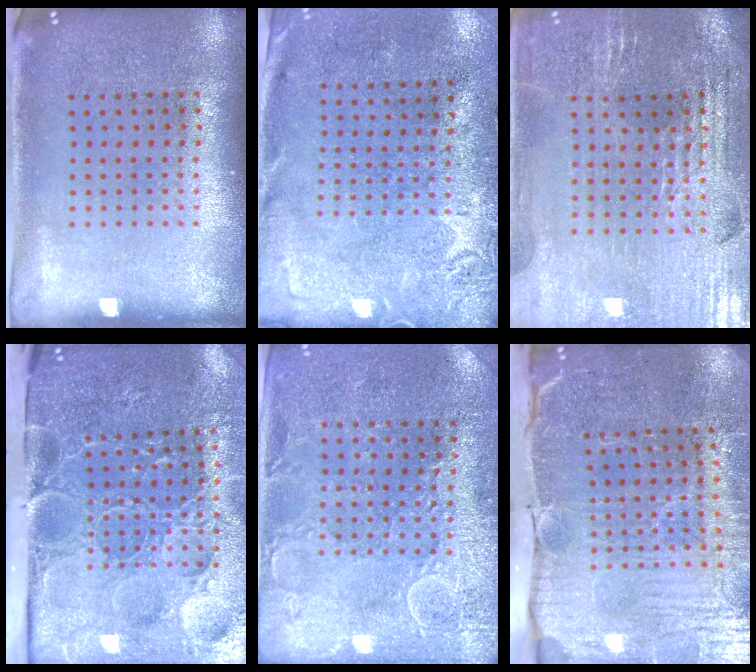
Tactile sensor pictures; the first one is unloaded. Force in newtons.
{"total": 2.7, "press": 2.2, "slide": 1.7}
{"total": 2.8, "press": 2.7, "slide": 0.5}
{"total": 5.3, "press": 4.2, "slide": 3.2}
{"total": 2.7, "press": 2.6, "slide": 0.7}
{"total": 4.3, "press": 4.0, "slide": 1.6}